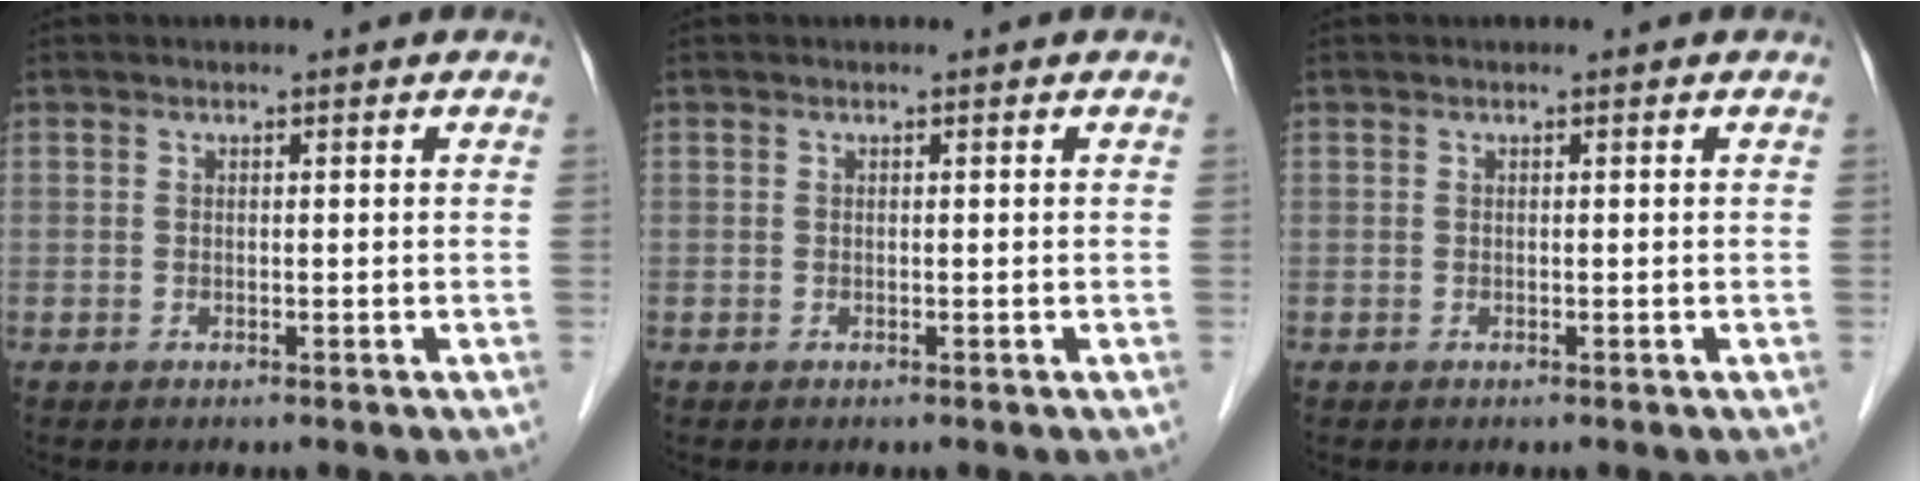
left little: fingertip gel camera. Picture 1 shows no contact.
{"total": 0.0}
{"total": 0.0}